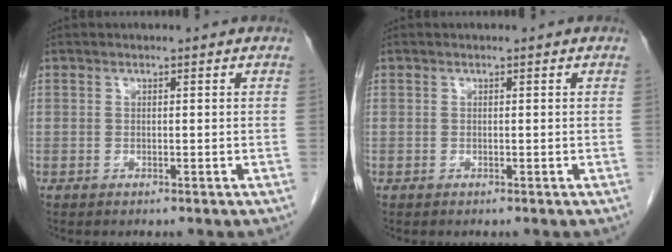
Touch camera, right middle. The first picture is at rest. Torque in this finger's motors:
{"motor_torque": [0.22, -0.44, -0.02, 0.00]}